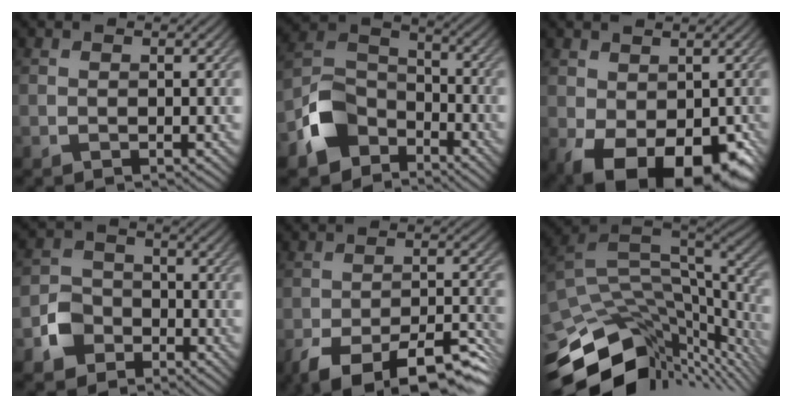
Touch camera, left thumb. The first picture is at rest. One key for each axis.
{"total": 8.9, "fx": -5.5, "fy": 5.8, "fz": 3.9, "tx": -0.083, "ty": -0.006, "tz": -0.131}
{"total": 10.5, "fx": -3.7, "fy": 6.3, "fz": 7.5, "tx": -0.118, "ty": -0.043, "tz": -0.037}
{"total": 5.2, "fx": -2.7, "fy": 4.1, "fz": 1.8, "tx": -0.044, "ty": 0.003, "tz": -0.068}
{"total": 11.1, "fx": -7.5, "fy": 3.9, "fz": 7.1, "tx": -0.107, "ty": -0.006, "tz": -0.131}
{"total": 12.9, "fx": -4.2, "fy": 5.5, "fz": 10.9, "tx": -0.223, "ty": -0.009, "tz": -0.052}